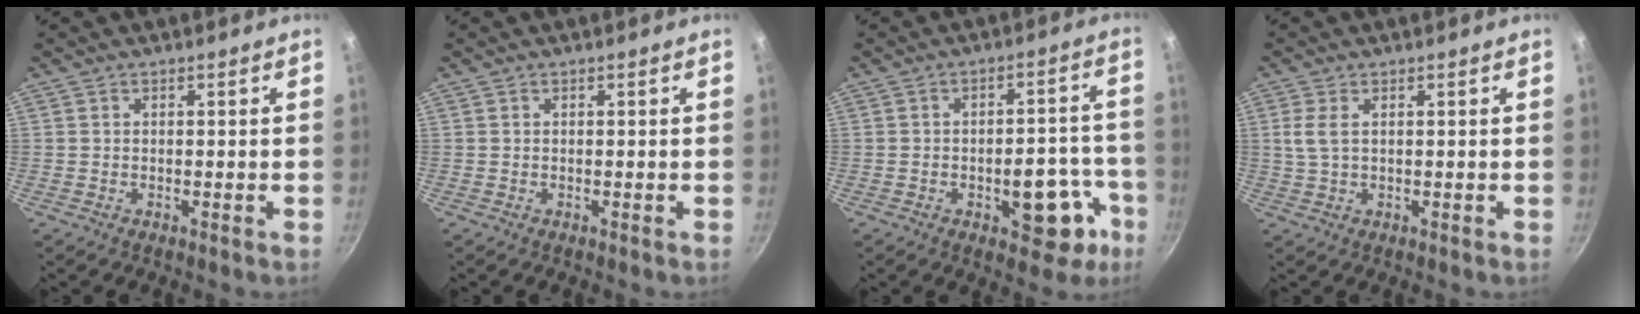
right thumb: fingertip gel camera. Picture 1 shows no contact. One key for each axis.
{"total": 0.0}
{"total": 13.7, "fx": -4.9, "fy": 7.0, "fz": 10.6, "tx": -0.083, "ty": 0.042, "tz": -0.060}
{"total": 3.3, "fx": 0.8, "fy": 1.6, "fz": 2.8, "tx": -0.062, "ty": 0.002, "tz": 0.018}